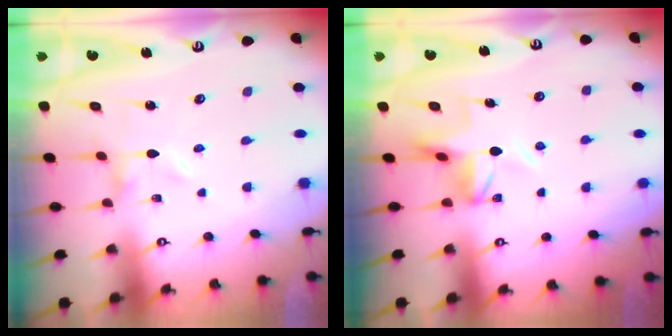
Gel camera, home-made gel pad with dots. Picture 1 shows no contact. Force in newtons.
{"total": 5.0, "press": 5.0, "slide": 0.4}